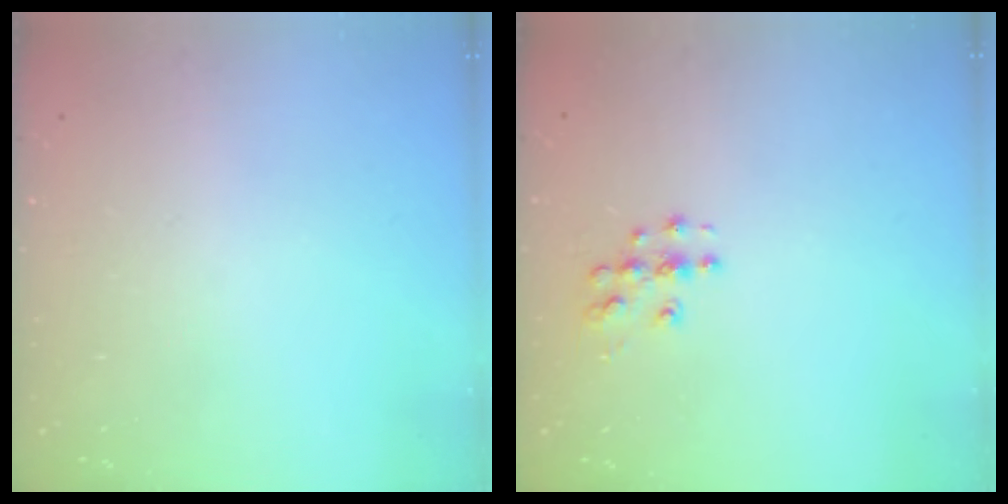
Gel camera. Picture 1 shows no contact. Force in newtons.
{"total": 6.1, "press": 6.1, "slide": 0.3}